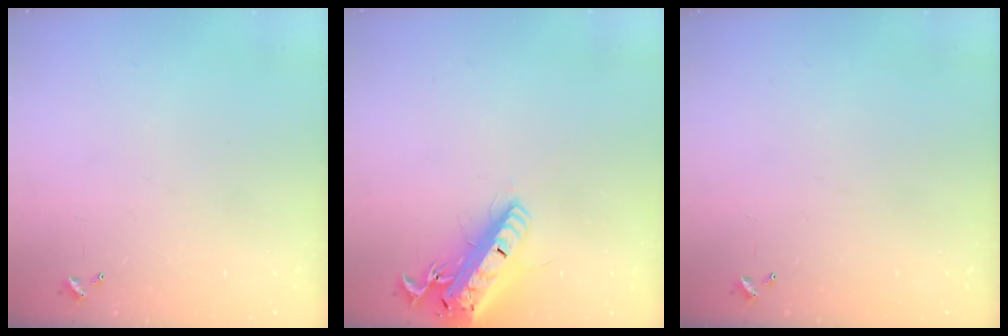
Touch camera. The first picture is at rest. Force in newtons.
{"total": 21.8, "press": 21.4, "slide": 4.2}
{"total": 0.0}